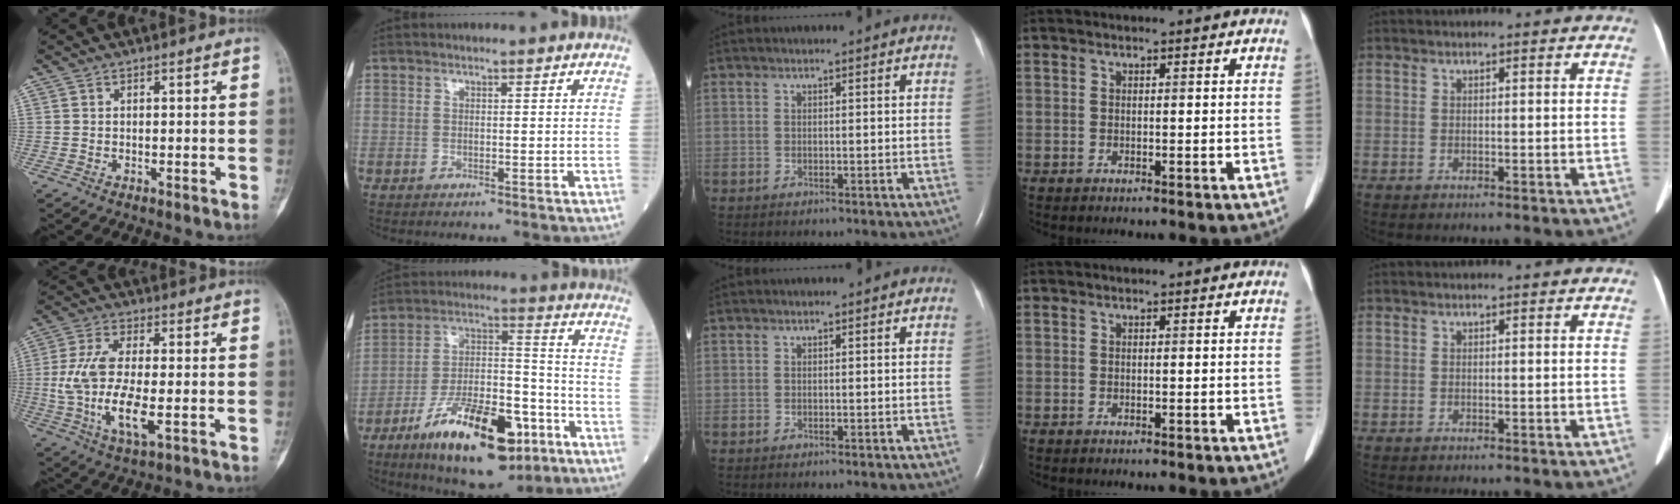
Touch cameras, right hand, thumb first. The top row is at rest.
{"thumb": {"total": 13.3, "force": [-1.7, 5.0, 12.2], "torque": [-0.269, -0.002, -0.033]}, "index": {"total": 19.7, "force": [-10.8, 6.9, 14.9], "torque": [-0.255, 0.002, -0.174]}}